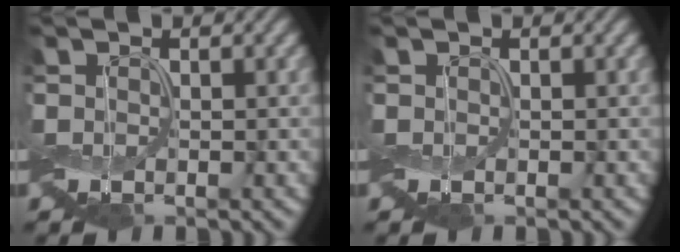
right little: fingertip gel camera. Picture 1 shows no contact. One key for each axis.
{"total": 0.0}